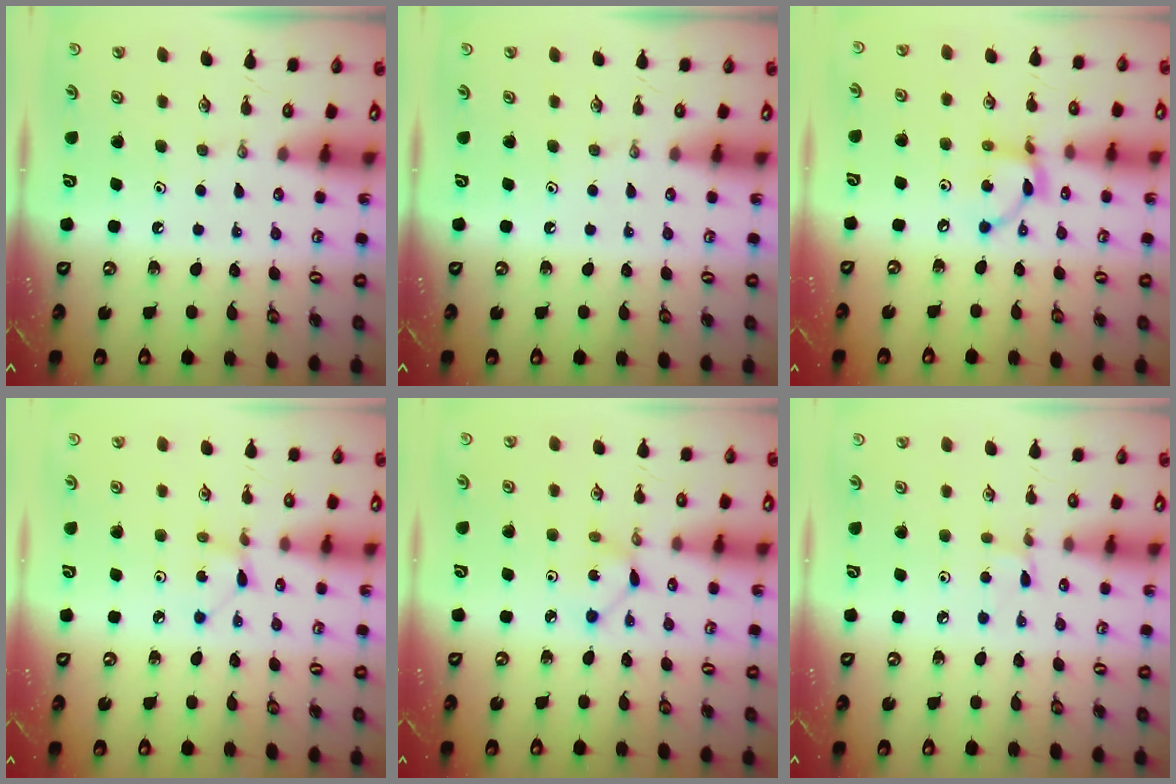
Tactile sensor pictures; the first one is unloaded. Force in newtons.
{"total": 0.0}
{"total": 7.4, "press": 7.4, "slide": 0.2}
{"total": 1.5, "press": 1.5, "slide": 0.2}
{"total": 1.9, "press": 1.9, "slide": 0.2}
{"total": 1.5, "press": 1.5, "slide": 0.2}